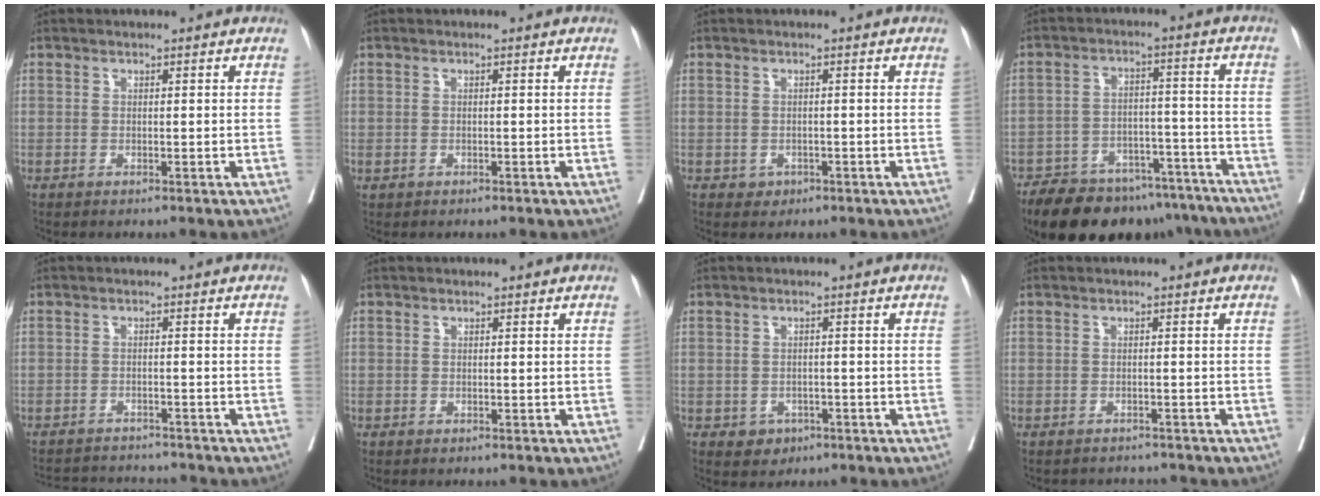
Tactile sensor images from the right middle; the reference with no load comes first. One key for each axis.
{"total": 0.6, "fx": -0.2, "fy": 0.5, "fz": 0.3, "tx": -0.005, "ty": 0.002, "tz": 0.000}
{"total": 1.5, "fx": -0.7, "fy": 1.2, "fz": 0.4, "tx": -0.002, "ty": 0.004, "tz": -0.006}
{"total": 19.8, "fx": -16.6, "fy": 7.8, "fz": 7.7, "tx": -0.112, "ty": 0.011, "tz": -0.232}
{"total": 8.2, "fx": -8.0, "fy": 1.0, "fz": 1.4, "tx": -0.021, "ty": 0.003, "tz": -0.114}
{"total": 0.5, "fx": -0.2, "fy": 0.5, "fz": -0.1, "tx": 0.012, "ty": 0.008, "tz": -0.007}
{"total": 2.8, "fx": -1.5, "fy": 2.3, "fz": 0.8, "tx": -0.006, "ty": 0.006, "tz": -0.015}
{"total": 3.3, "fx": -3.2, "fy": 0.8, "fz": -0.3, "tx": 0.010, "ty": -0.004, "tz": -0.045}